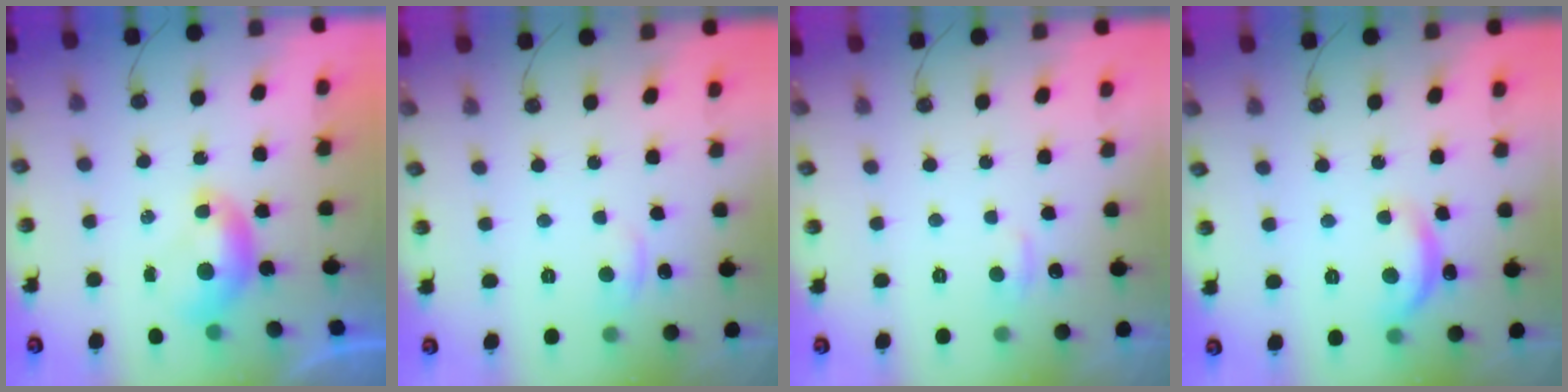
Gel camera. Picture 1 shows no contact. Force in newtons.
{"total": 1.1, "press": 0.7, "slide": 0.9}
{"total": 1.1, "press": 0.8, "slide": 0.7}
{"total": 5.7, "press": 5.6, "slide": 0.8}